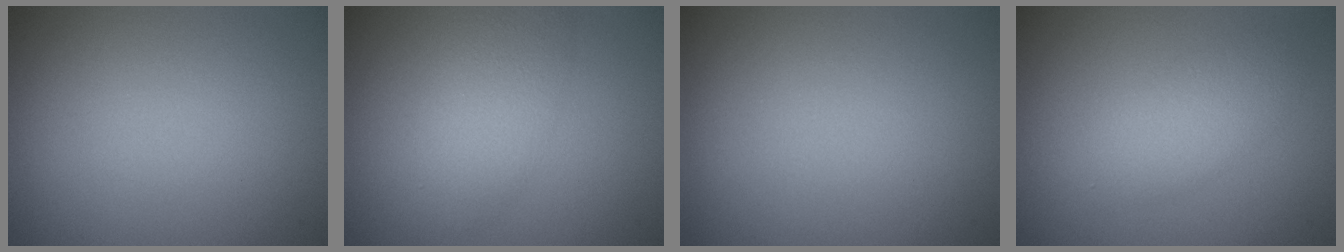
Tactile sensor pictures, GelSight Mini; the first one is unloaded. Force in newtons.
{"total": 3.1, "press": 3.1, "slide": 0.1}
{"total": 0.0}
{"total": 2.8, "press": 2.8, "slide": 0.1}